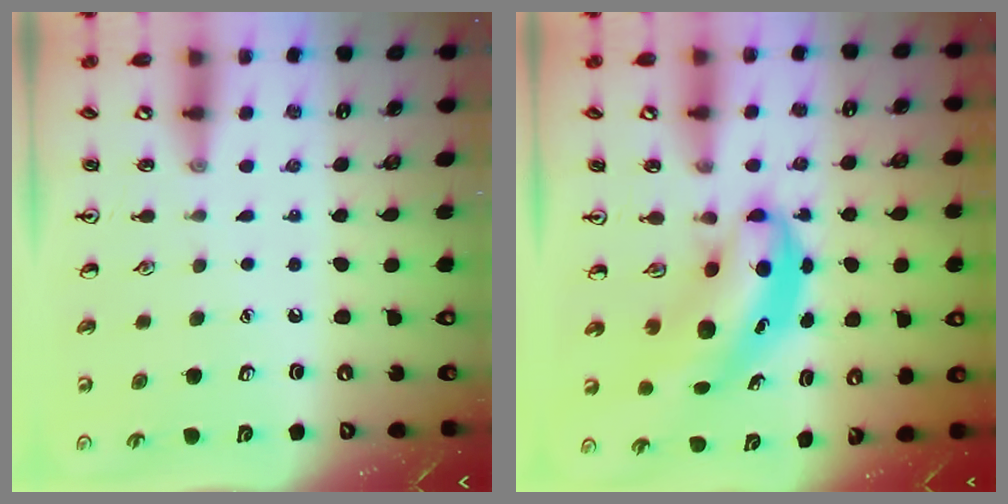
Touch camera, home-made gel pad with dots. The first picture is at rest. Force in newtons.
{"total": 6.7, "press": 6.5, "slide": 1.6}